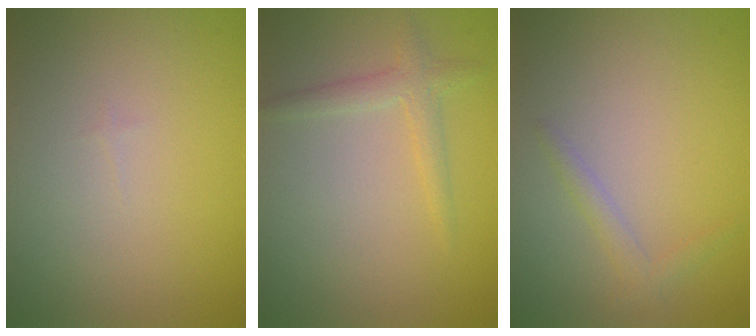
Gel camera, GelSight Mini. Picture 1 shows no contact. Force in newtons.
{"total": 1.8, "press": 1.8, "slide": 0.0}
{"total": 1.3, "press": 1.3, "slide": 0.0}